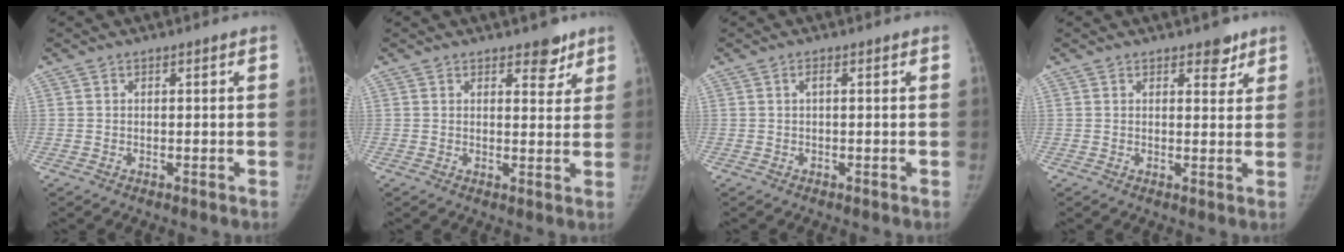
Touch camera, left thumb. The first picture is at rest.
{"total": 4.1, "force": [2.9, 2.1, 1.9], "torque": [0.003, -0.018, 0.039]}
{"total": 0.8, "force": [0.1, 0.2, 0.8], "torque": [-0.017, 0.001, 0.000]}
{"total": 3.2, "force": [2.3, 1.7, 1.5], "torque": [0.003, -0.014, 0.031]}